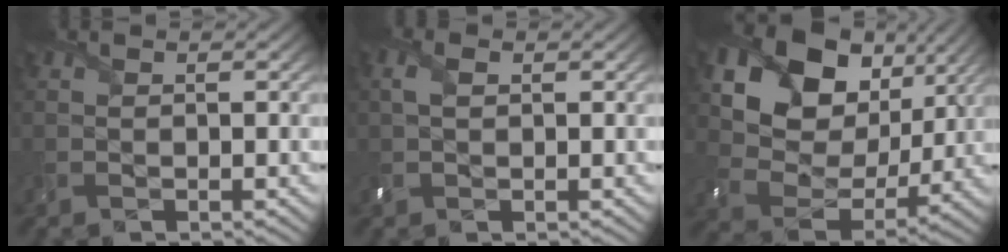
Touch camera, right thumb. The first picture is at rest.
{"total": 2.2, "force": [0.5, 1.3, 1.7], "torque": [-0.050, 0.004, 0.008]}
{"total": 16.8, "force": [8.3, 11.8, 8.7], "torque": [-0.200, 0.026, 0.145]}